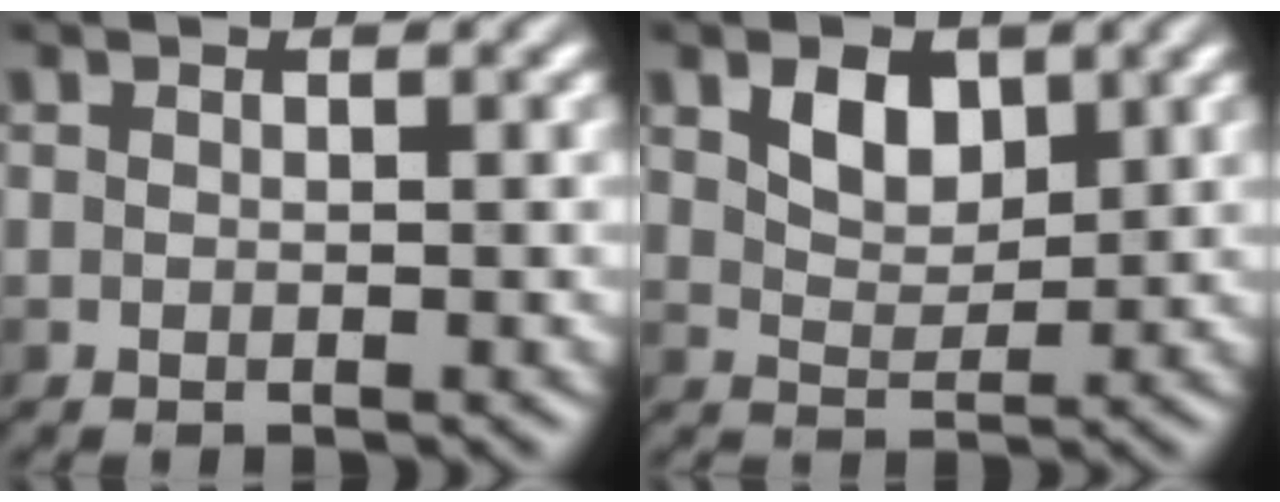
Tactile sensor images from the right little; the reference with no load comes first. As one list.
[{"total": 3.0, "force": [1.4, 1.9, 1.9], "torque": [-0.036, 0.001, 0.026]}]